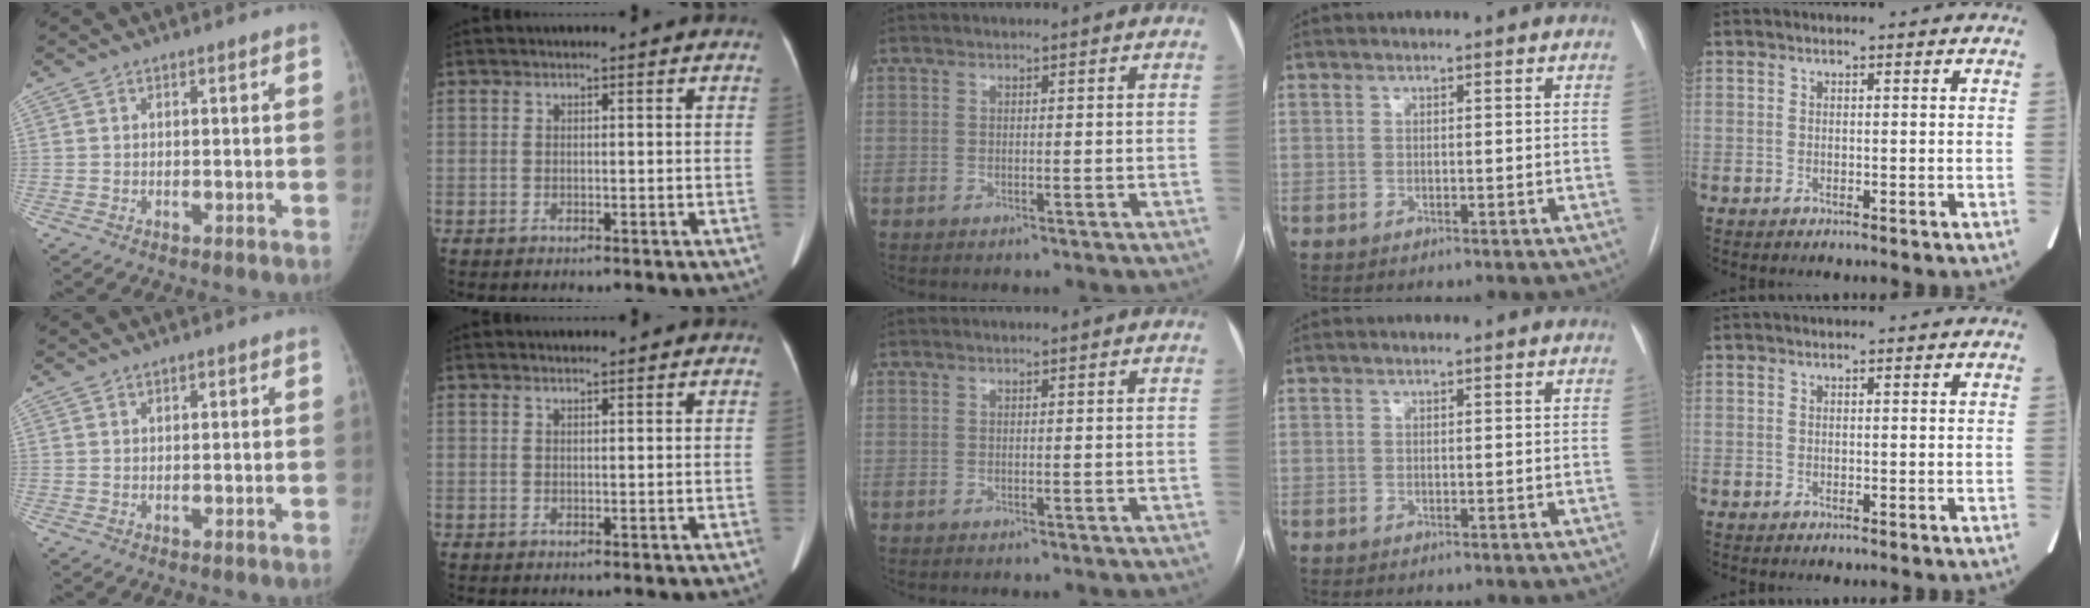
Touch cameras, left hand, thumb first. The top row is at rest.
{"thumb": {"total": 0.8, "force": [0.3, 0.5, 0.4], "torque": [-0.002, 0.000, 0.004]}, "index": {"total": 0.7, "force": [0.7, 0.1, 0.3], "torque": [-0.010, 0.003, 0.012]}}